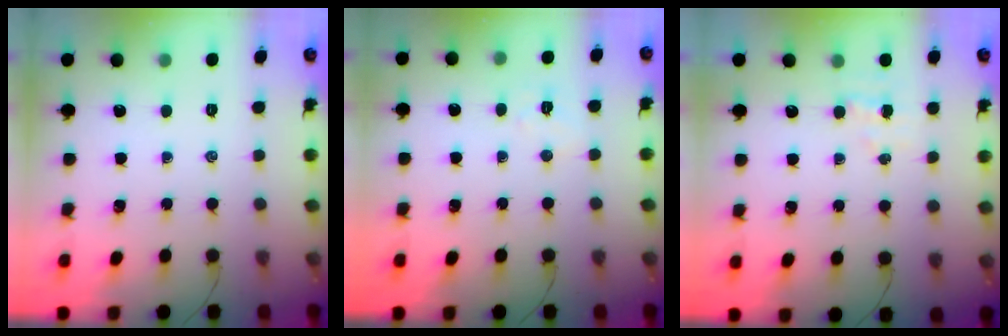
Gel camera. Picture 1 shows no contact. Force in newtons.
{"total": 4.5, "press": 4.4, "slide": 0.9}
{"total": 3.7, "press": 3.5, "slide": 1.1}